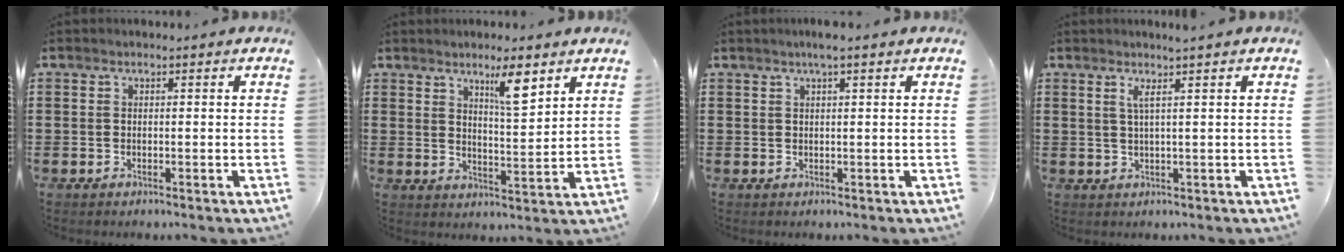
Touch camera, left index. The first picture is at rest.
{"total": 6.7, "force": [4.6, 1.2, 4.7], "torque": [-0.072, -0.019, 0.070]}
{"total": 2.1, "force": [1.4, 0.0, 1.5], "torque": [-0.031, 0.002, 0.025]}
{"total": 2.3, "force": [1.0, -0.5, 2.0], "torque": [-0.043, -0.006, 0.016]}